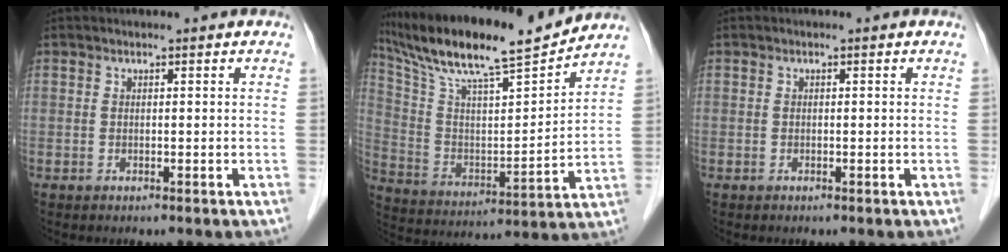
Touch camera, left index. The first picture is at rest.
{"total": 19.8, "force": [17.3, 0.6, 9.5], "torque": [-0.177, 0.008, 0.299]}
{"total": 0.0}